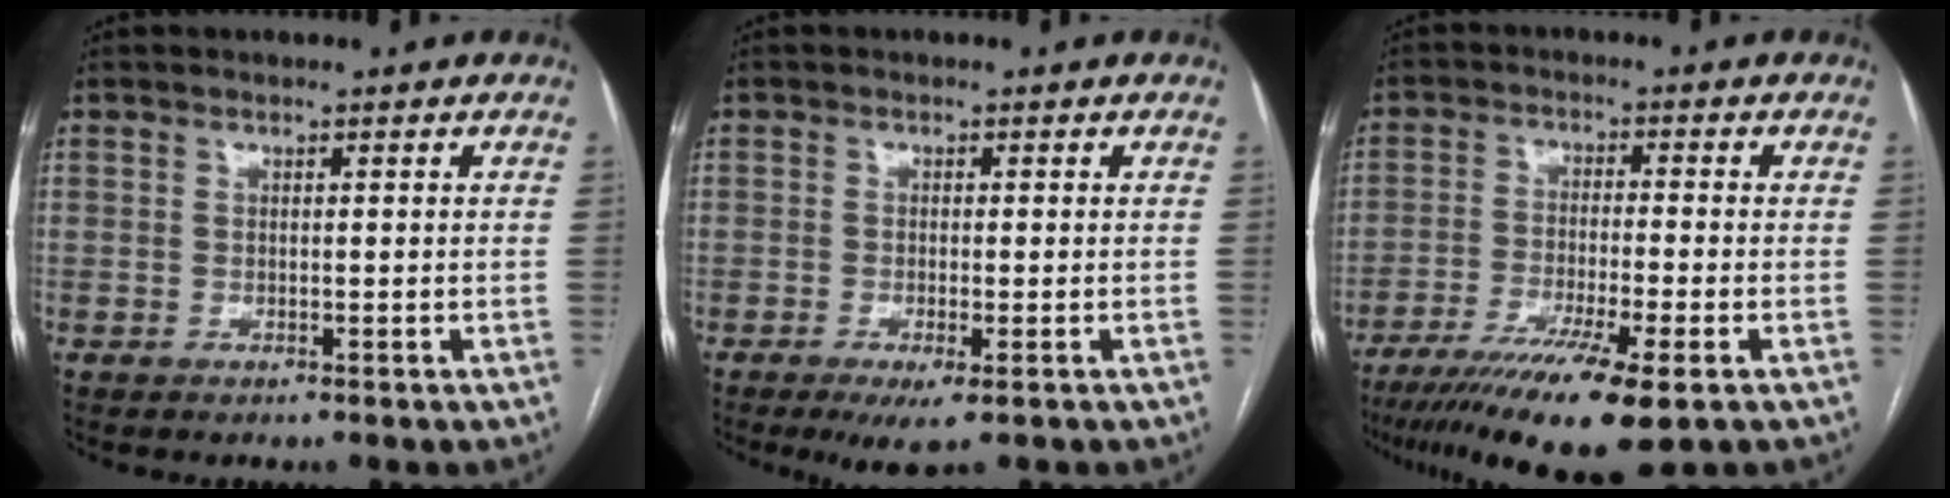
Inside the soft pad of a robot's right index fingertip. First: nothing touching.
{"total": 4.0, "force": [-2.2, 0.7, 3.3], "torque": [-0.052, -0.010, -0.030]}
{"total": 13.2, "force": [-8.5, 0.6, 10.1], "torque": [-0.177, -0.034, -0.141]}